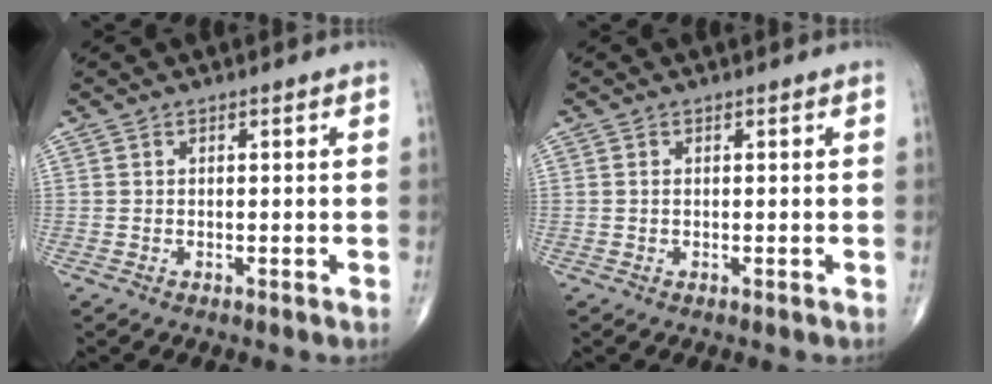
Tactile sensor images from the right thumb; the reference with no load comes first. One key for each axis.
{"total": 0.5, "fx": 0.1, "fy": 0.3, "fz": 0.4, "tx": -0.011, "ty": 0.004, "tz": 0.003}